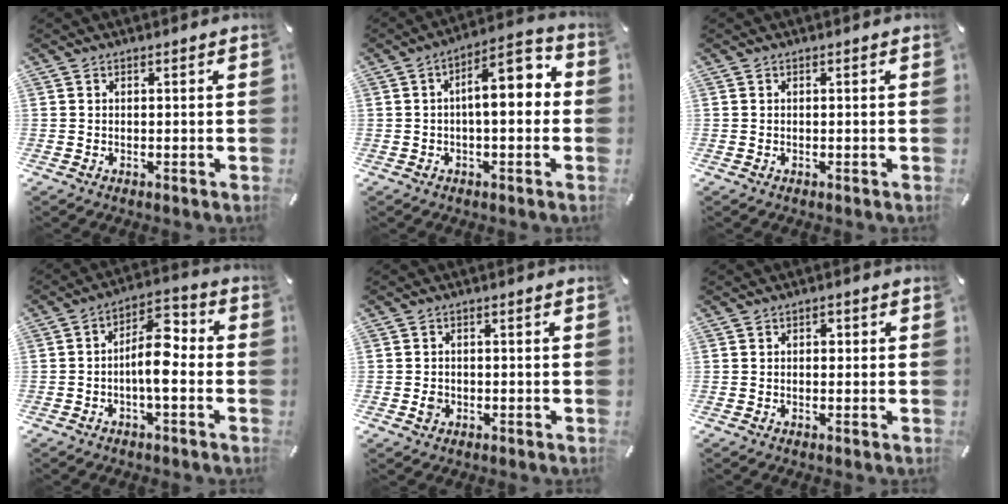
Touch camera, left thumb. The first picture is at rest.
{"total": 10.8, "force": [1.0, 4.7, 9.7], "torque": [-0.130, -0.010, 0.008]}
{"total": 0.0}
{"total": 10.1, "force": [-2.0, 4.4, 8.9], "torque": [-0.154, 0.012, -0.035]}
{"total": 2.4, "force": [-0.6, 2.0, 1.2], "torque": [-0.022, 0.005, -0.012]}
{"total": 1.6, "force": [0.2, 1.2, 1.1], "torque": [-0.006, 0.001, -0.003]}